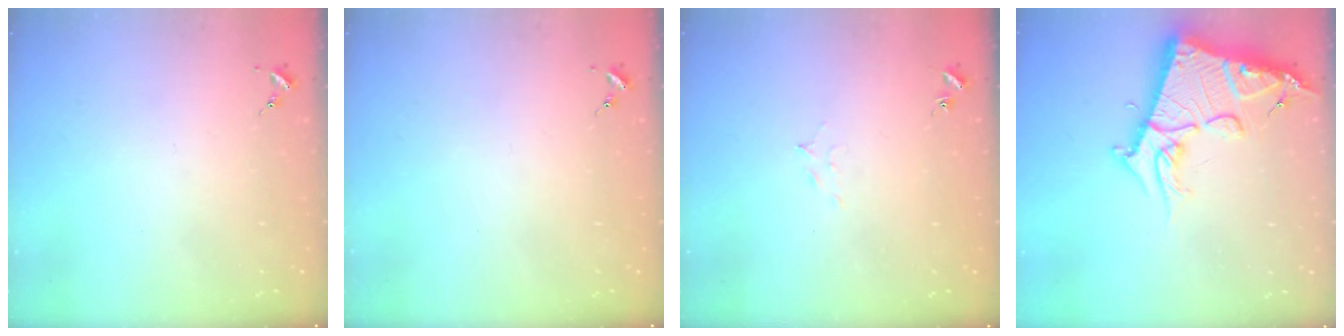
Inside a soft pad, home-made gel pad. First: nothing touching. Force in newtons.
{"total": 0.0}
{"total": 5.3, "press": 5.1, "slide": 1.0}
{"total": 18.5, "press": 18.4, "slide": 1.8}